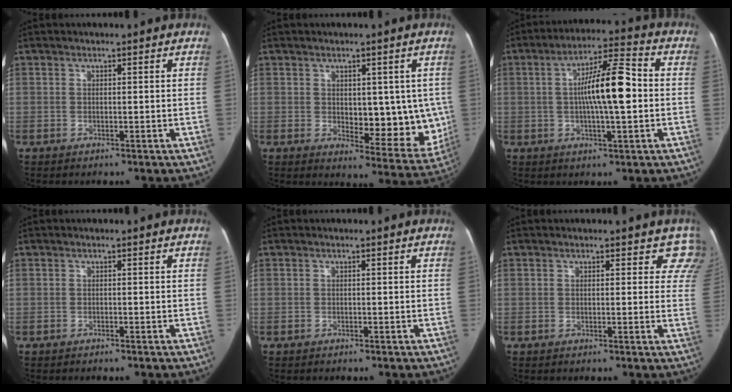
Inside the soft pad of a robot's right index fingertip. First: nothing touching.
{"total": 10.9, "force": [0.3, 5.3, 9.5], "torque": [-0.099, -0.011, 0.017]}
{"total": 11.1, "force": [0.0, 1.7, 11.0], "torque": [-0.190, 0.021, -0.005]}
{"total": 0.5, "force": [-0.5, -0.1, 0.2], "torque": [-0.005, -0.001, -0.010]}
{"total": 0.7, "force": [-0.5, 0.4, -0.1], "torque": [-0.004, 0.004, -0.011]}
{"total": 4.9, "force": [3.8, 2.8, 1.2], "torque": [0.020, -0.007, 0.014]}